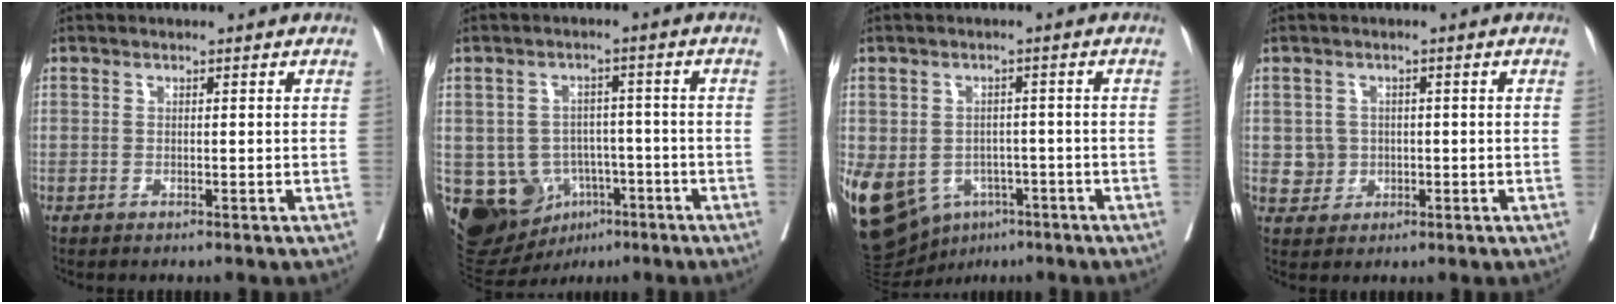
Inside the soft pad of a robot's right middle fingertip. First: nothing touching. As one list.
[{"total": 10.9, "force": [-4.3, 8.9, 4.5], "torque": [-0.078, 0.022, -0.052]}, {"total": 19.7, "force": [-8.4, 15.0, 9.8], "torque": [-0.273, -0.009, -0.113]}, {"total": 3.0, "force": [-0.1, 3.0, 0.4], "torque": [0.003, 0.005, 0.004]}]